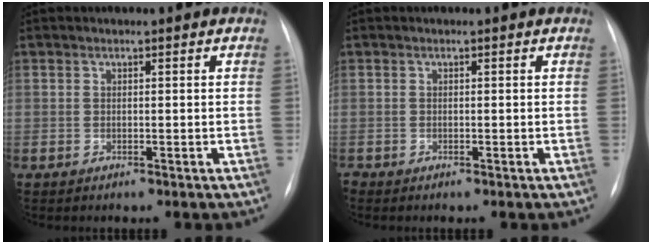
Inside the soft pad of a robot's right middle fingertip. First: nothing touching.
{"total": 0.0}